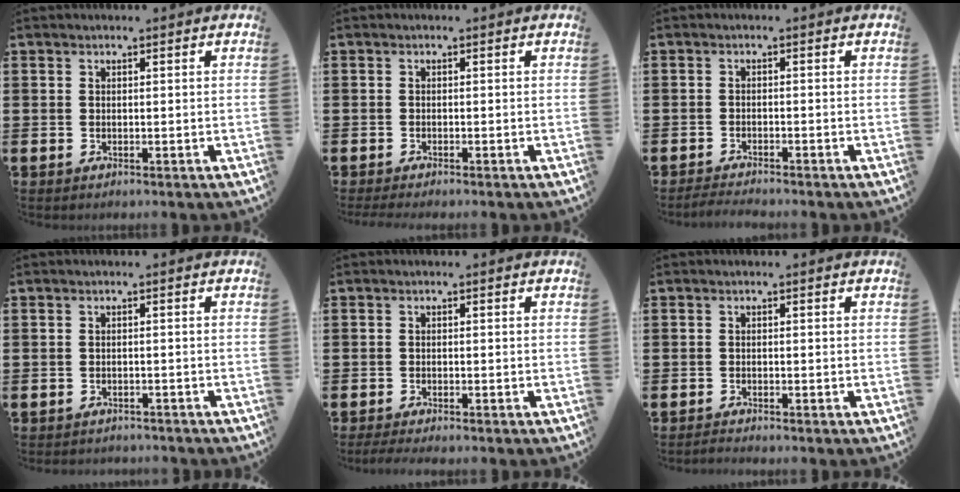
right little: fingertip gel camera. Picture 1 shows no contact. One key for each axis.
{"total": 0.7, "fx": -0.6, "fy": 0.0, "fz": 0.3, "tx": -0.006, "ty": -0.003, "tz": -0.012}
{"total": 1.4, "fx": -1.4, "fy": 0.0, "fz": 0.3, "tx": -0.008, "ty": 0.003, "tz": -0.027}
{"total": 0.9, "fx": -0.9, "fy": 0.1, "fz": -0.1, "tx": -0.003, "ty": 0.001, "tz": -0.019}
{"total": 1.0, "fx": -0.8, "fy": 0.1, "fz": 0.6, "tx": -0.011, "ty": -0.002, "tz": -0.016}
{"total": 0.7, "fx": -0.7, "fy": 0.0, "fz": 0.2, "tx": -0.005, "ty": -0.002, "tz": -0.014}